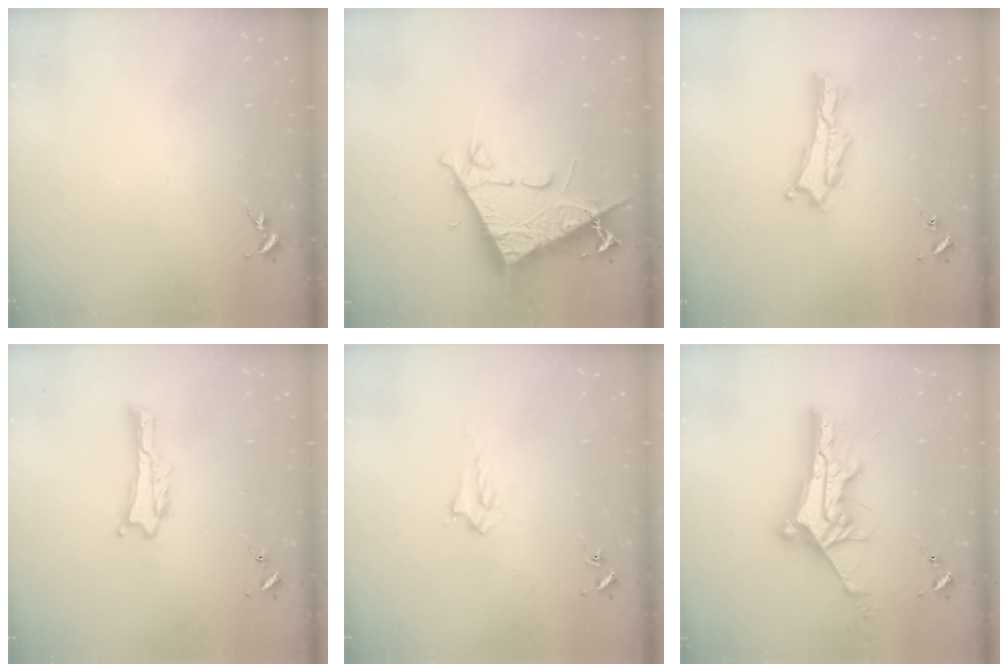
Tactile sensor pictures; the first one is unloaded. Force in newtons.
{"total": 9.2, "press": 9.1, "slide": 1.4}
{"total": 2.1, "press": 2.1, "slide": 0.3}
{"total": 0.0}
{"total": 2.0, "press": 2.0, "slide": 0.2}
{"total": 11.3, "press": 11.2, "slide": 1.1}